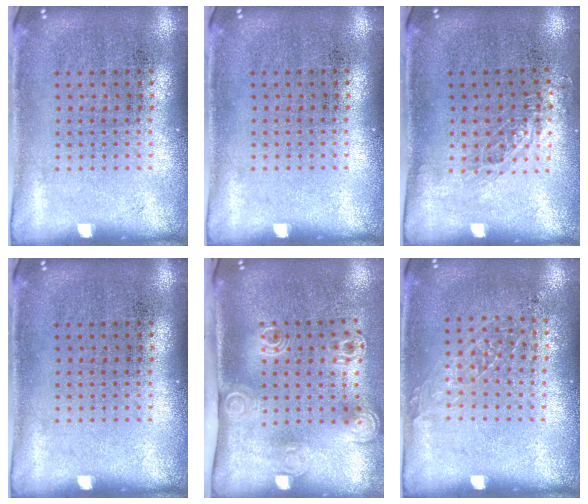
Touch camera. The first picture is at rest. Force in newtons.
{"total": 0.0}
{"total": 0.7, "press": 0.7, "slide": 0.1}
{"total": 0.0}
{"total": 2.1, "press": 1.5, "slide": 1.5}
{"total": 0.9, "press": 0.8, "slide": 0.2}